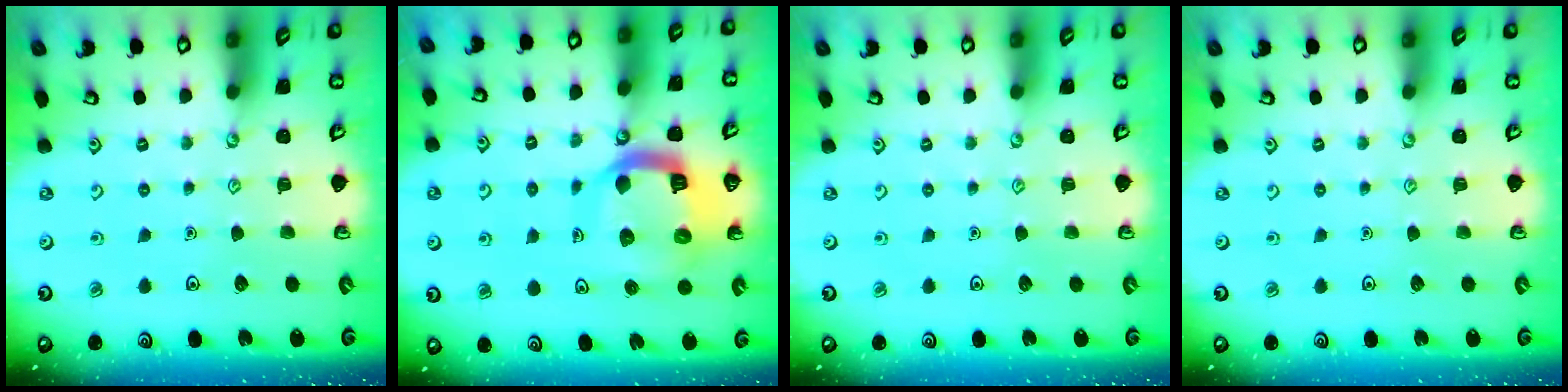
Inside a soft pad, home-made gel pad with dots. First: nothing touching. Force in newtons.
{"total": 15.5, "press": 15.4, "slide": 1.9}
{"total": 0.0}
{"total": 0.0}